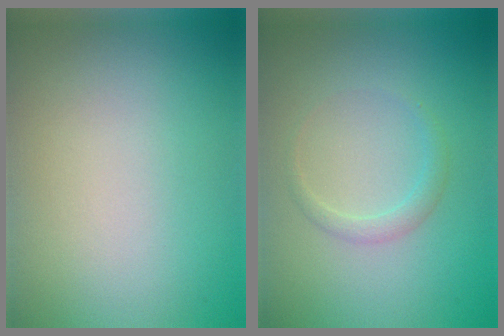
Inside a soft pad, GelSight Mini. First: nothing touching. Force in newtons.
{"total": 1.3, "press": 1.3, "slide": 0.0}